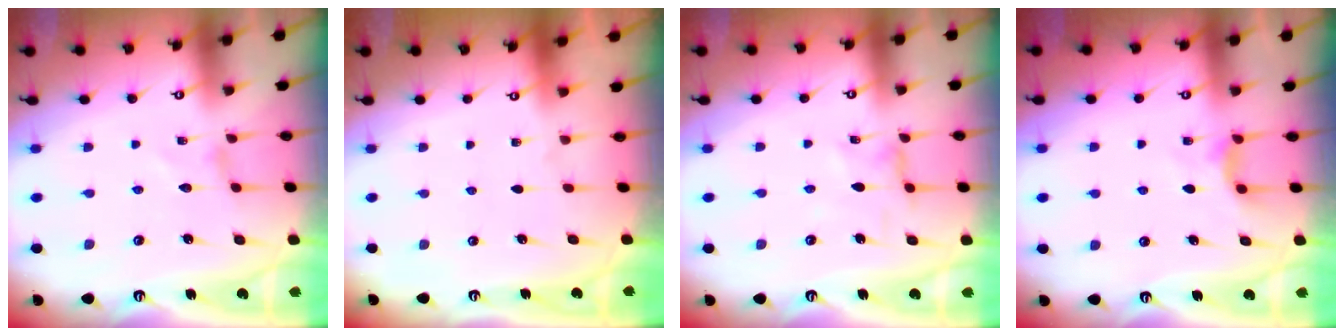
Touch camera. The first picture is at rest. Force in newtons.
{"total": 0.0}
{"total": 0.9, "press": 0.8, "slide": 0.3}
{"total": 6.5, "press": 6.4, "slide": 0.6}